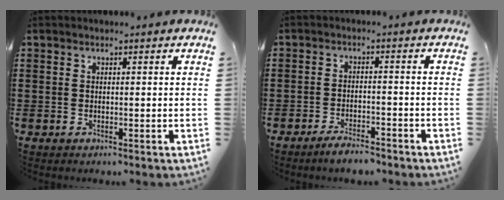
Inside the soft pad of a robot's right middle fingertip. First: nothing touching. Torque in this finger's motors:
{"motor_torque": [1.08, -0.39, 0.09, 0.13]}